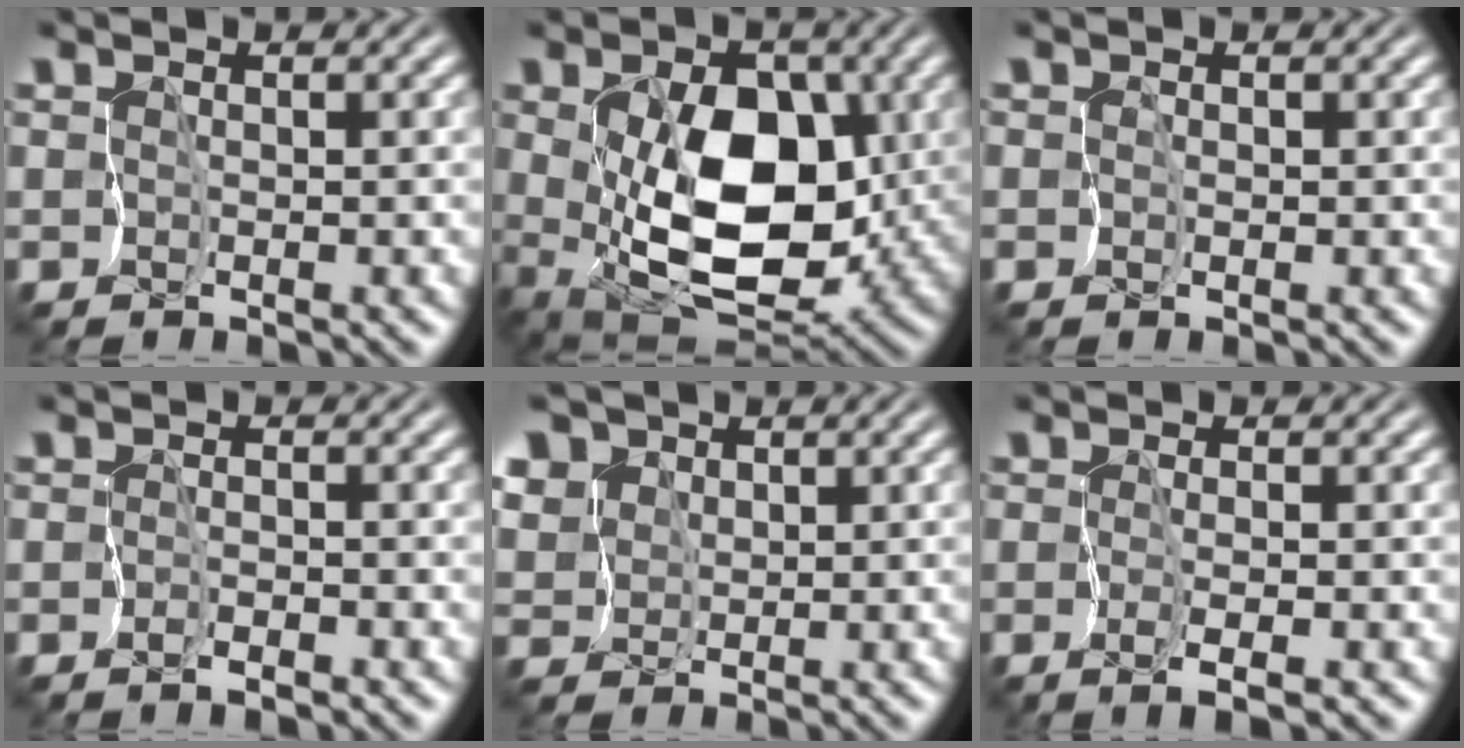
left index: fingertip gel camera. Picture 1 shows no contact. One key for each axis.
{"total": 10.3, "fx": 0.2, "fy": 6.5, "fz": 8.0, "tx": -0.131, "ty": -0.028, "tz": 0.014}
{"total": 0.0}
{"total": 0.8, "fx": -0.7, "fy": 0.2, "fz": 0.2, "tx": -0.003, "ty": -0.003, "tz": -0.016}
{"total": 5.9, "fx": 2.9, "fy": 4.8, "fz": 1.9, "tx": -0.066, "ty": 0.014, "tz": 0.042}
{"total": 1.2, "fx": -0.6, "fy": 0.0, "fz": 1.1, "tx": -0.021, "ty": -0.002, "tz": -0.012}